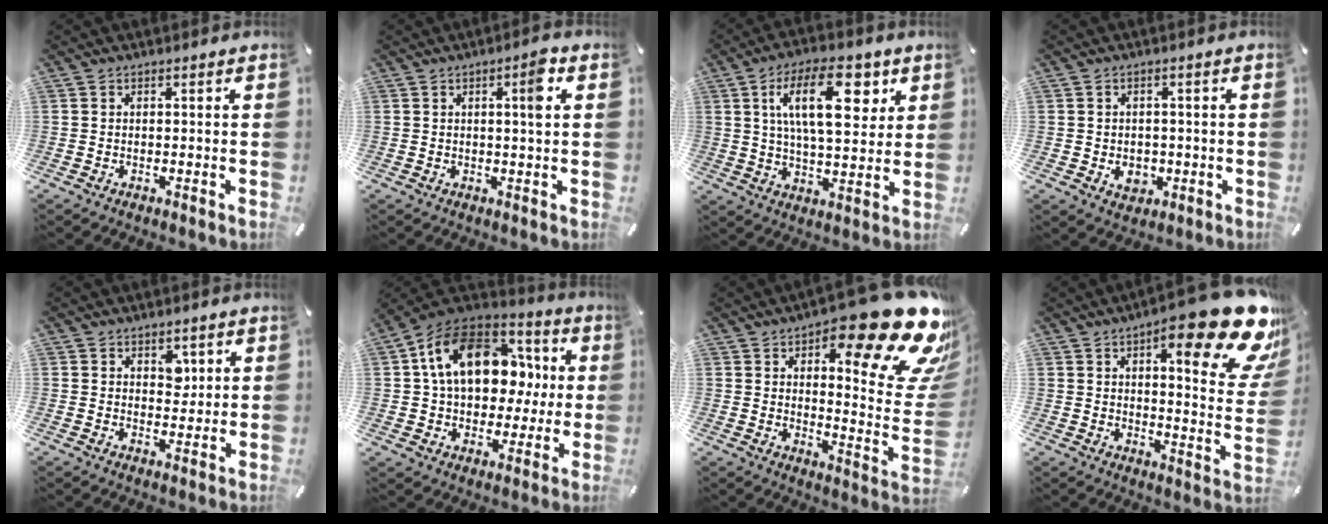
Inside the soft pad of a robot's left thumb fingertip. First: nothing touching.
{"total": 4.8, "force": [1.3, 0.6, 4.6], "torque": [-0.060, -0.009, 0.011]}
{"total": 17.7, "force": [6.5, 8.2, 14.3], "torque": [-0.234, -0.002, 0.103]}
{"total": 4.2, "force": [-0.9, 3.5, 2.1], "torque": [-0.028, -0.004, -0.019]}
{"total": 4.6, "force": [2.2, 3.4, 2.1], "torque": [-0.001, -0.013, 0.029]}
{"total": 18.8, "force": [3.9, 14.1, 11.9], "torque": [-0.213, 0.000, 0.070]}
{"total": 25.7, "force": [15.8, 9.5, 17.9], "torque": [-0.215, -0.117, 0.254]}
{"total": 24.0, "force": [14.1, 7.8, 17.9], "torque": [-0.237, -0.098, 0.224]}